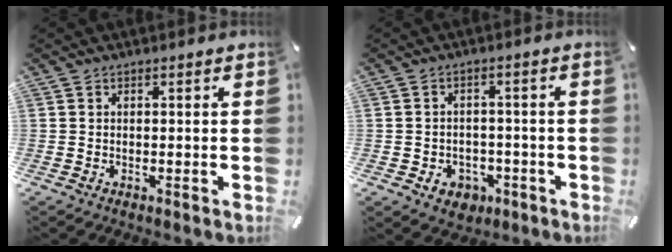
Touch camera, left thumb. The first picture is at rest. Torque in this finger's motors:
{"motor_torque": [-0.19, 0.69, 0.02, 0.01, 0.00]}